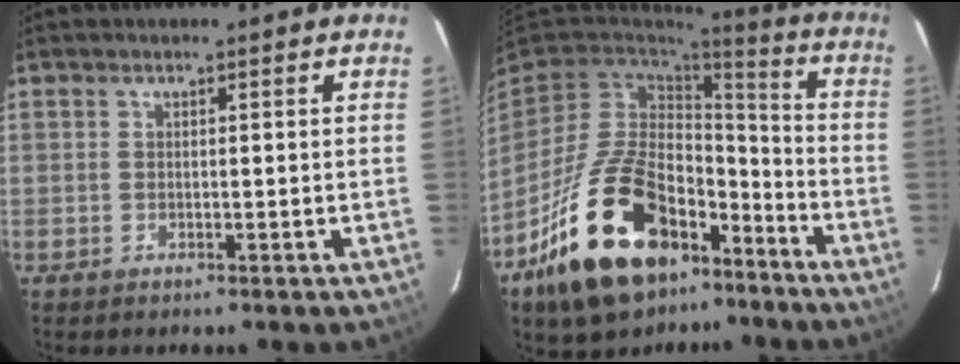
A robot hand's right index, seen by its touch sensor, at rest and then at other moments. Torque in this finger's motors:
{"motor_torque": [1.12, -0.50, 1.06, 0.21]}